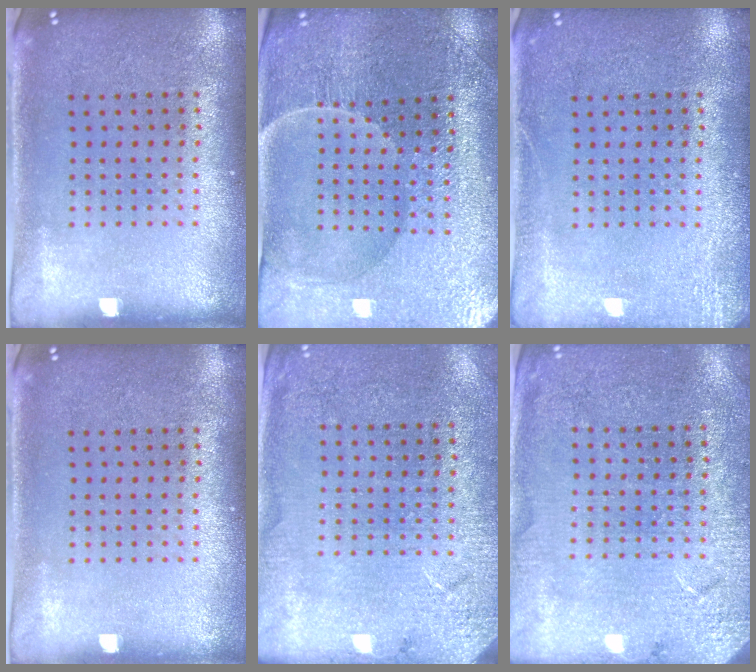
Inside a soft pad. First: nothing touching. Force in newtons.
{"total": 3.5, "press": 3.5, "slide": 0.3}
{"total": 2.3, "press": 2.3, "slide": 0.4}
{"total": 0.0}
{"total": 2.7, "press": 2.6, "slide": 0.4}
{"total": 2.8, "press": 2.8, "slide": 0.1}